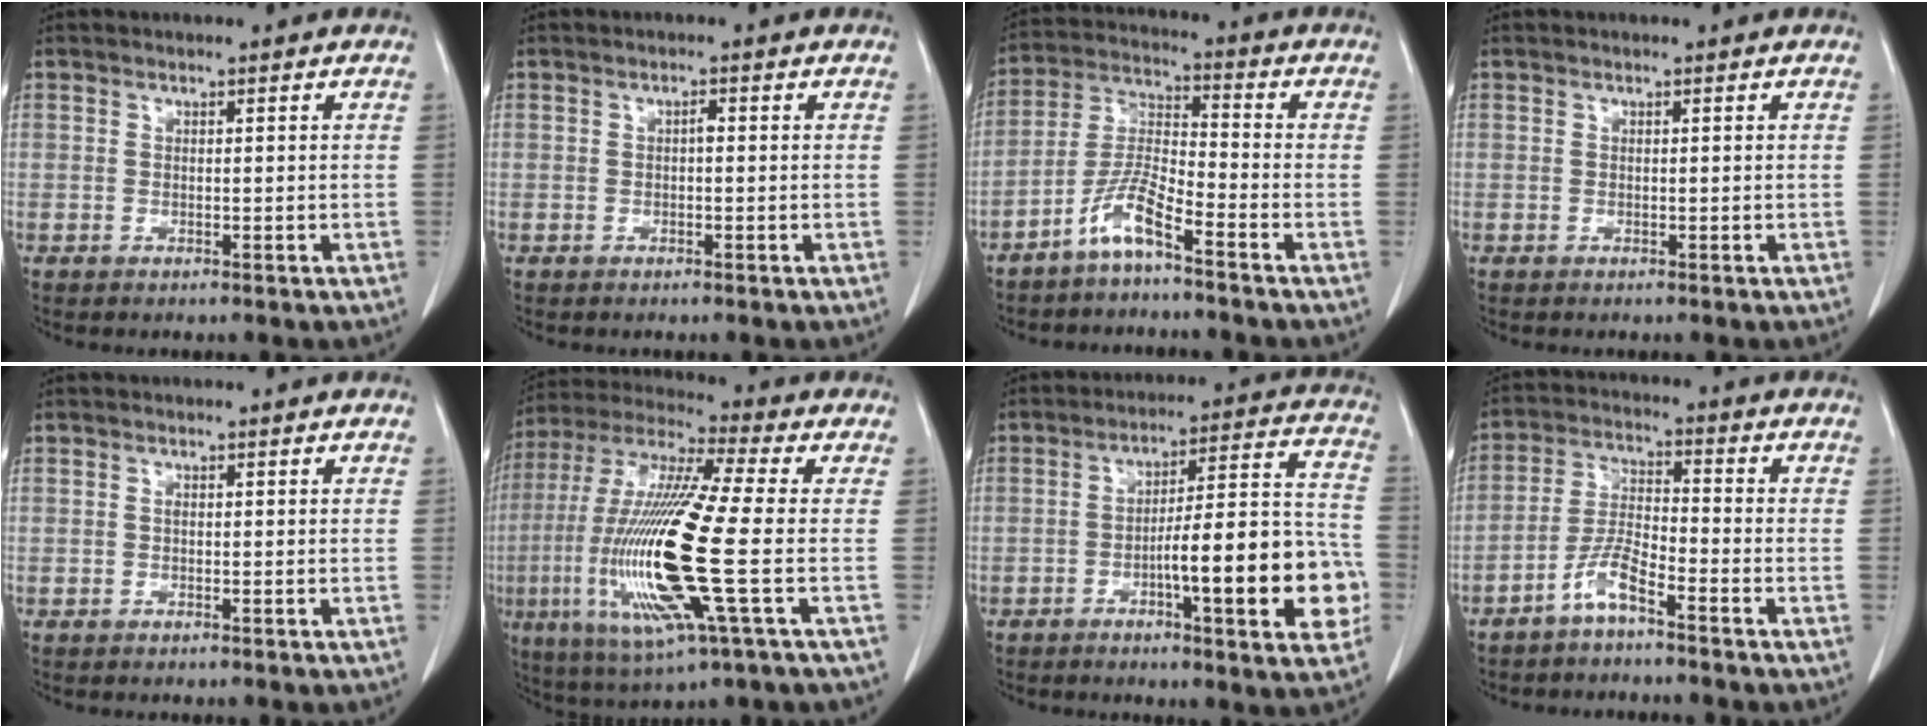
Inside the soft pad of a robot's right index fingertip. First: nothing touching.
{"total": 0.8, "force": [-0.1, 0.2, 0.7], "torque": [-0.014, 0.002, -0.001]}
{"total": 6.9, "force": [-4.8, 0.5, 5.0], "torque": [-0.113, -0.007, -0.100]}
{"total": 0.0}
{"total": 0.0}
{"total": 20.4, "force": [-3.5, 1.1, 20.0], "torque": [-0.432, -0.017, -0.068]}
{"total": 15.4, "force": [-4.4, 2.4, 14.6], "torque": [-0.198, 0.021, -0.059]}
{"total": 5.3, "force": [-3.8, 0.5, 3.7], "torque": [-0.083, 0.000, -0.079]}